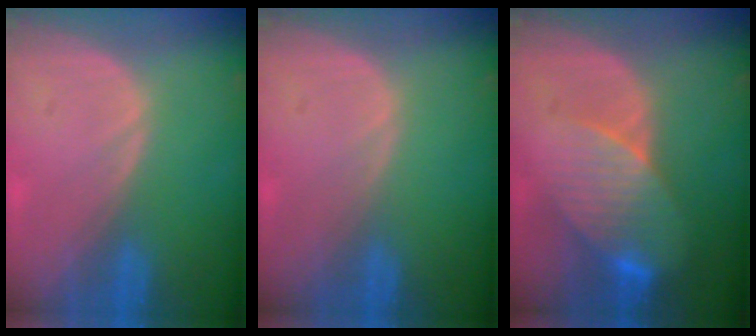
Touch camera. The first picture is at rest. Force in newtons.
{"total": 0.0}
{"total": 8.5, "press": 7.5, "slide": 3.8}